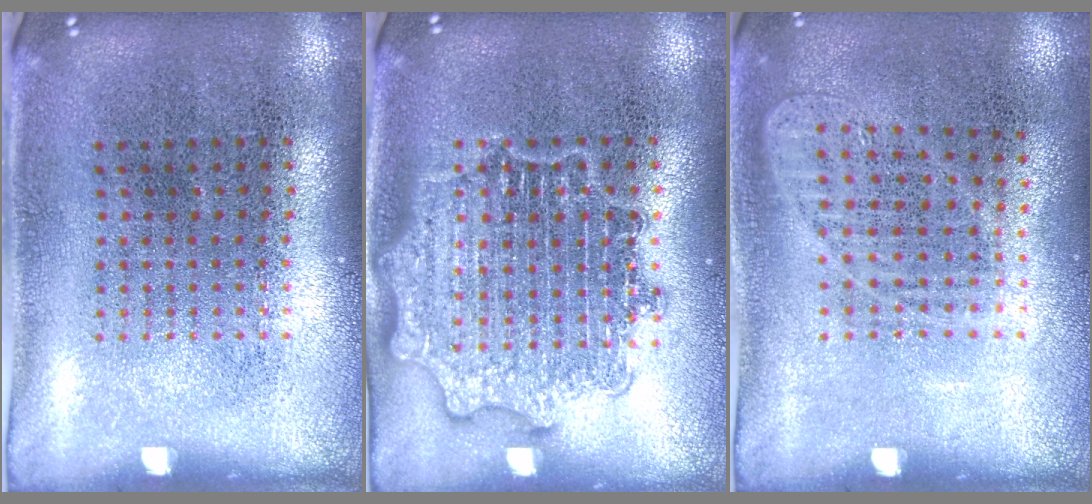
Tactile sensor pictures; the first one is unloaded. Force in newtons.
{"total": 3.0, "press": 3.0, "slide": 0.5}
{"total": 1.0, "press": 0.9, "slide": 0.4}